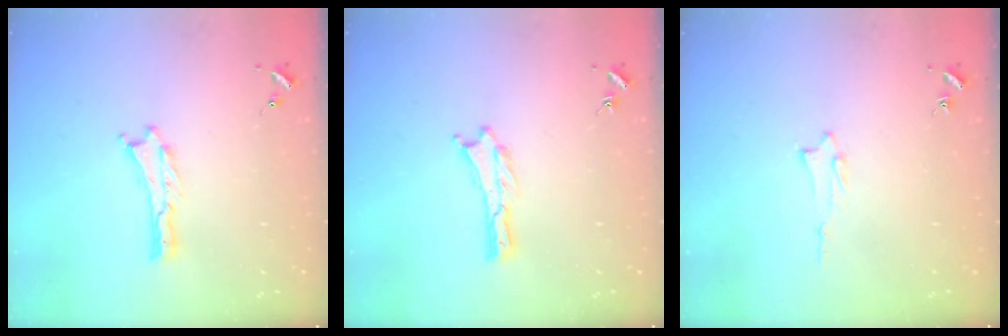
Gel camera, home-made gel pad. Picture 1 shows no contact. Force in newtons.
{"total": 0.0}
{"total": 1.3, "press": 1.3, "slide": 0.2}